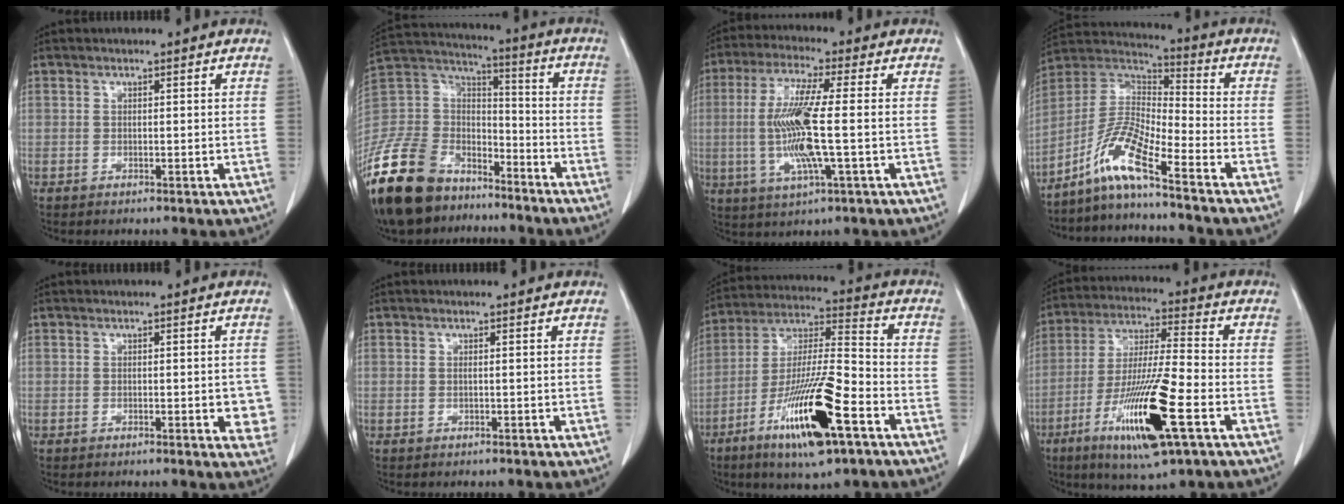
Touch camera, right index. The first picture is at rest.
{"total": 22.0, "force": [-16.2, 11.4, 9.5], "torque": [-0.239, 0.024, -0.296]}
{"total": 11.9, "force": [-0.9, 0.5, 11.8], "torque": [-0.250, -0.006, -0.022]}
{"total": 10.3, "force": [-7.2, -0.1, 7.4], "torque": [-0.158, 0.005, -0.143]}
{"total": 3.4, "force": [-0.8, 1.0, 3.2], "torque": [-0.023, -0.002, -0.011]}
{"total": 0.0}
{"total": 18.3, "force": [-9.0, 2.4, 15.8], "torque": [-0.309, -0.025, -0.155]}
{"total": 17.1, "force": [-7.1, 1.3, 15.5], "torque": [-0.307, -0.030, -0.127]}